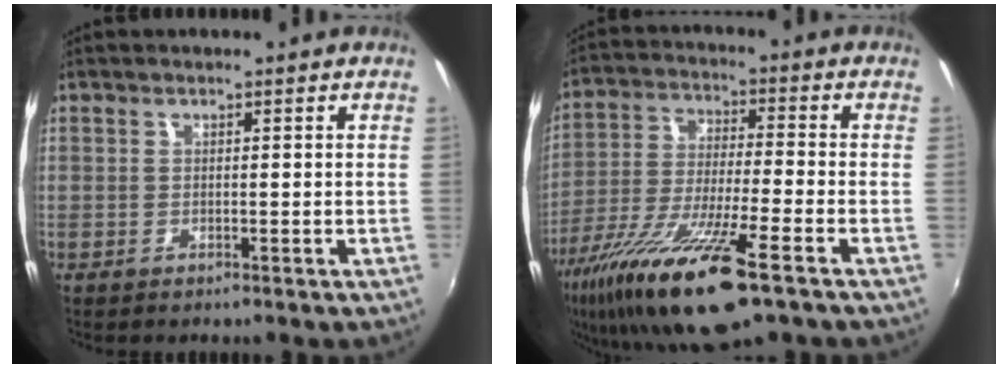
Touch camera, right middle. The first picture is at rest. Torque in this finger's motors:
{"motor_torque": [1.37, -0.77, 0.64, 0.21]}